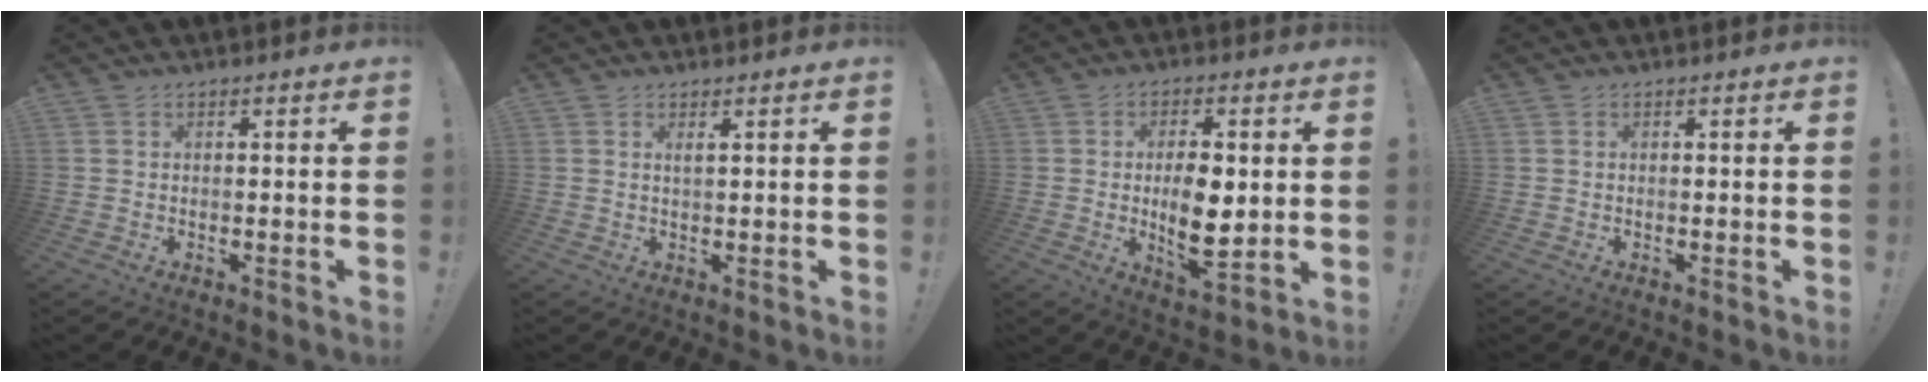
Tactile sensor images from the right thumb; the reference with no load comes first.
{"total": 1.1, "force": [0.8, 0.0, 0.8], "torque": [-0.007, -0.003, 0.012]}
{"total": 11.2, "force": [0.3, 5.1, 10.0], "torque": [-0.165, -0.013, 0.002]}
{"total": 0.0}